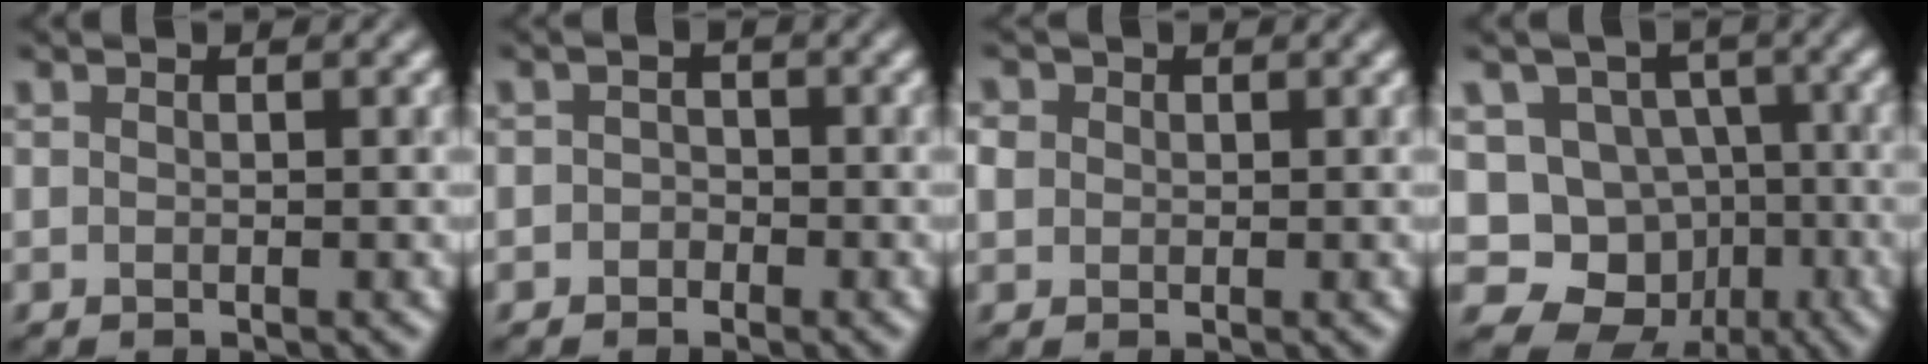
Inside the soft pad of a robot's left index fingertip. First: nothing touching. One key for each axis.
{"total": 0.8, "fx": -0.7, "fy": 0.4, "fz": 0.1, "tx": 0.003, "ty": -0.005, "tz": -0.010}
{"total": 0.9, "fx": 0.1, "fy": 0.9, "fz": 0.2, "tx": -0.003, "ty": -0.001, "tz": 0.001}
{"total": 10.0, "fx": -3.1, "fy": 8.8, "fz": 3.5, "tx": -0.044, "ty": 0.002, "tz": -0.064}